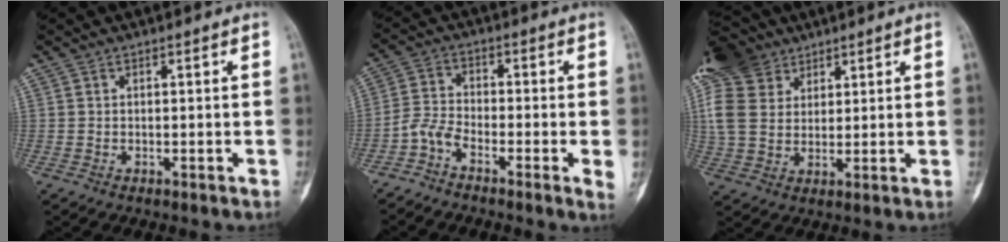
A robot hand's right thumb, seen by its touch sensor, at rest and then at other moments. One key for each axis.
{"total": 5.9, "fx": -3.1, "fy": 1.5, "fz": 4.8, "tx": -0.090, "ty": 0.011, "tz": -0.072}
{"total": 15.3, "fx": 9.0, "fy": 10.5, "fz": 6.5, "tx": -0.139, "ty": -0.002, "tz": 0.176}